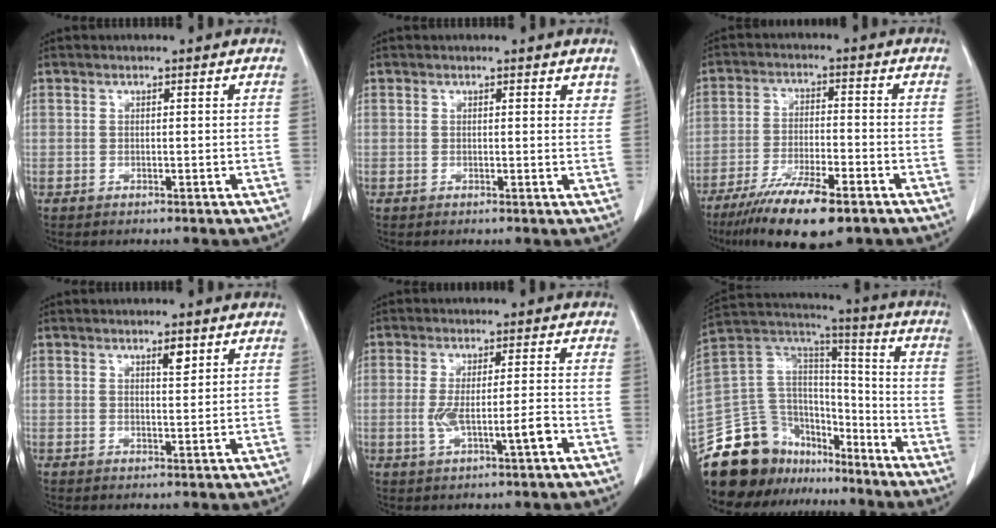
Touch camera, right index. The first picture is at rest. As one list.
[{"total": 1.5, "force": [1.1, 0.6, 0.7], "torque": [-0.001, -0.002, 0.007]}, {"total": 12.0, "force": [-8.3, 2.2, 8.4], "torque": [-0.144, -0.026, -0.137]}, {"total": 2.2, "force": [1.3, 0.7, 1.6], "torque": [-0.025, -0.005, 0.020]}, {"total": 5.7, "force": [-1.6, 0.4, 5.4], "torque": [-0.104, -0.001, -0.023]}, {"total": 20.0, "force": [-16.2, 10.4, 5.3], "torque": [-0.106, 0.072, -0.265]}]